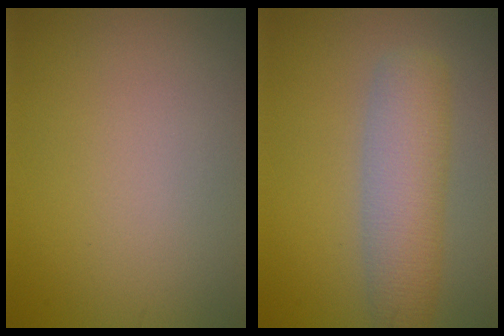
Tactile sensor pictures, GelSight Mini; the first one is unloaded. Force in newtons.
{"total": 5.2, "press": 5.2, "slide": 0.2}